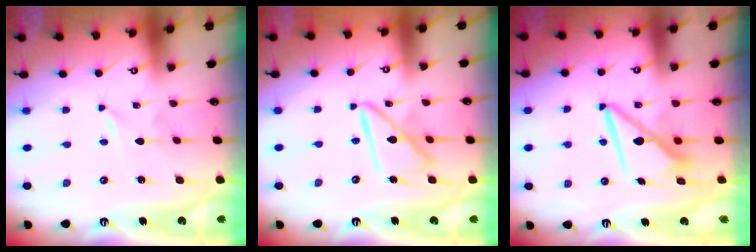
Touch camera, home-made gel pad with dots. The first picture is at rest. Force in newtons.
{"total": 12.7, "press": 12.7, "slide": 1.3}
{"total": 8.9, "press": 8.9, "slide": 0.8}